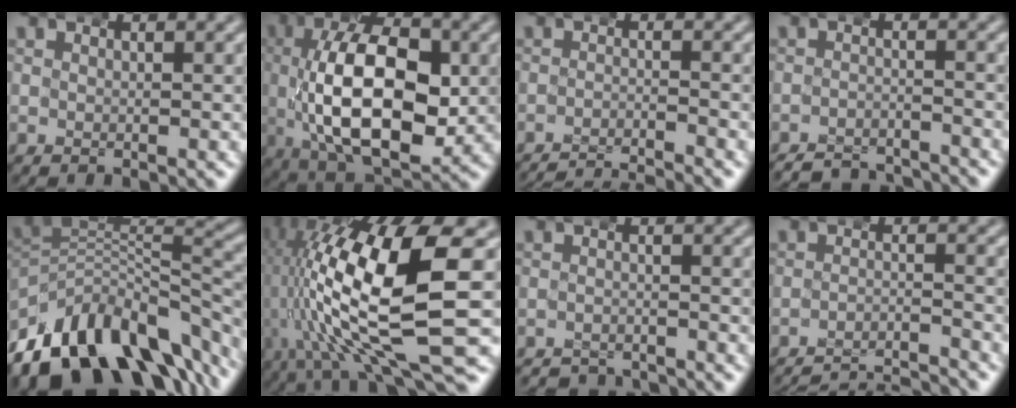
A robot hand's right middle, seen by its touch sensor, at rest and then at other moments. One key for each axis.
{"total": 14.3, "fx": -1.1, "fy": 8.1, "fz": 11.7, "tx": -0.216, "ty": -0.028, "tz": -0.007}
{"total": 11.3, "fx": -10.9, "fy": 2.2, "fz": 1.7, "tx": -0.004, "ty": -0.017, "tz": -0.173}
{"total": 6.1, "fx": -6.0, "fy": 1.3, "fz": 0.6, "tx": -0.005, "ty": -0.015, "tz": -0.099}
{"total": 16.5, "fx": -8.6, "fy": 10.4, "fz": 9.5, "tx": -0.177, "ty": -0.043, "tz": -0.121}
{"total": 16.3, "fx": -0.1, "fy": 7.3, "fz": 14.6, "tx": -0.268, "ty": -0.023, "tz": 0.010}
{"total": 4.0, "fx": -4.0, "fy": 0.6, "fz": -0.1, "tx": 0.000, "ty": -0.013, "tz": -0.065}
{"total": 13.1, "fx": -12.7, "fy": 2.4, "fz": 1.6, "tx": 0.006, "ty": -0.020, "tz": -0.204}